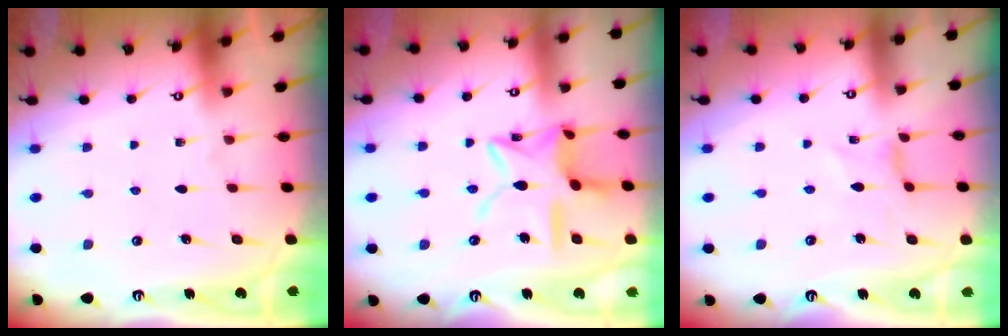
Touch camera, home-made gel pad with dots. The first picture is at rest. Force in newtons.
{"total": 13.9, "press": 13.9, "slide": 0.9}
{"total": 0.0}